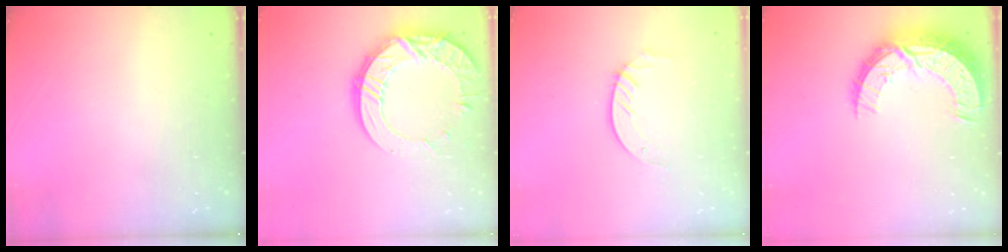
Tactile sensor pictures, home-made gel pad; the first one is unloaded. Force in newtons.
{"total": 15.6, "press": 15.6, "slide": 1.1}
{"total": 4.5, "press": 4.4, "slide": 0.4}
{"total": 12.6, "press": 12.6, "slide": 0.8}